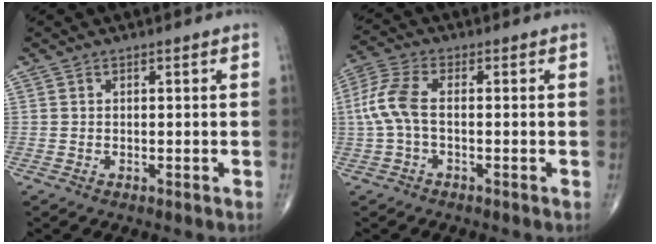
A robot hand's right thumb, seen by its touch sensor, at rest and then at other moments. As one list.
[{"total": 7.0, "force": [-0.4, 3.3, 6.2], "torque": [-0.161, 0.019, -0.014]}]